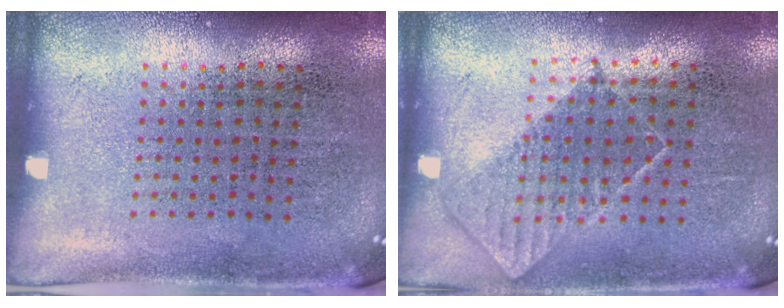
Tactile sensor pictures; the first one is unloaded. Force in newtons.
{"total": 0.8, "press": 0.7, "slide": 0.3}